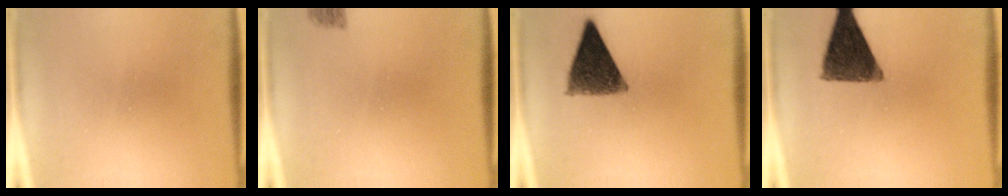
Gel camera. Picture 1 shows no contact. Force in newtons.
{"total": 1.8}
{"total": 10.1}
{"total": 11.9}